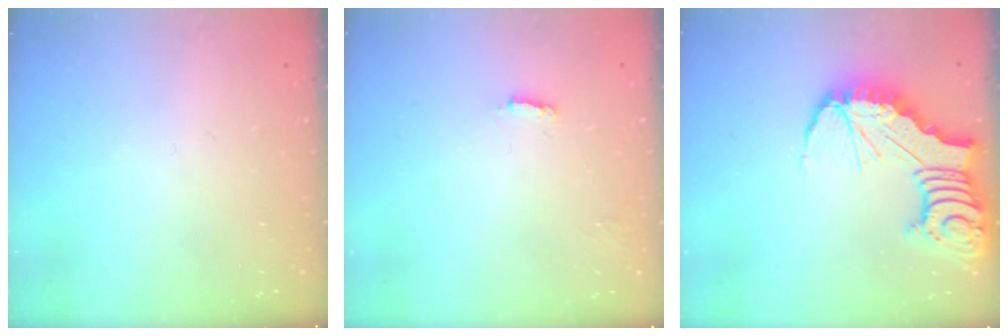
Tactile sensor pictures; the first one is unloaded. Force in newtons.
{"total": 2.2, "press": 2.2, "slide": 0.1}
{"total": 13.6, "press": 13.5, "slide": 1.6}